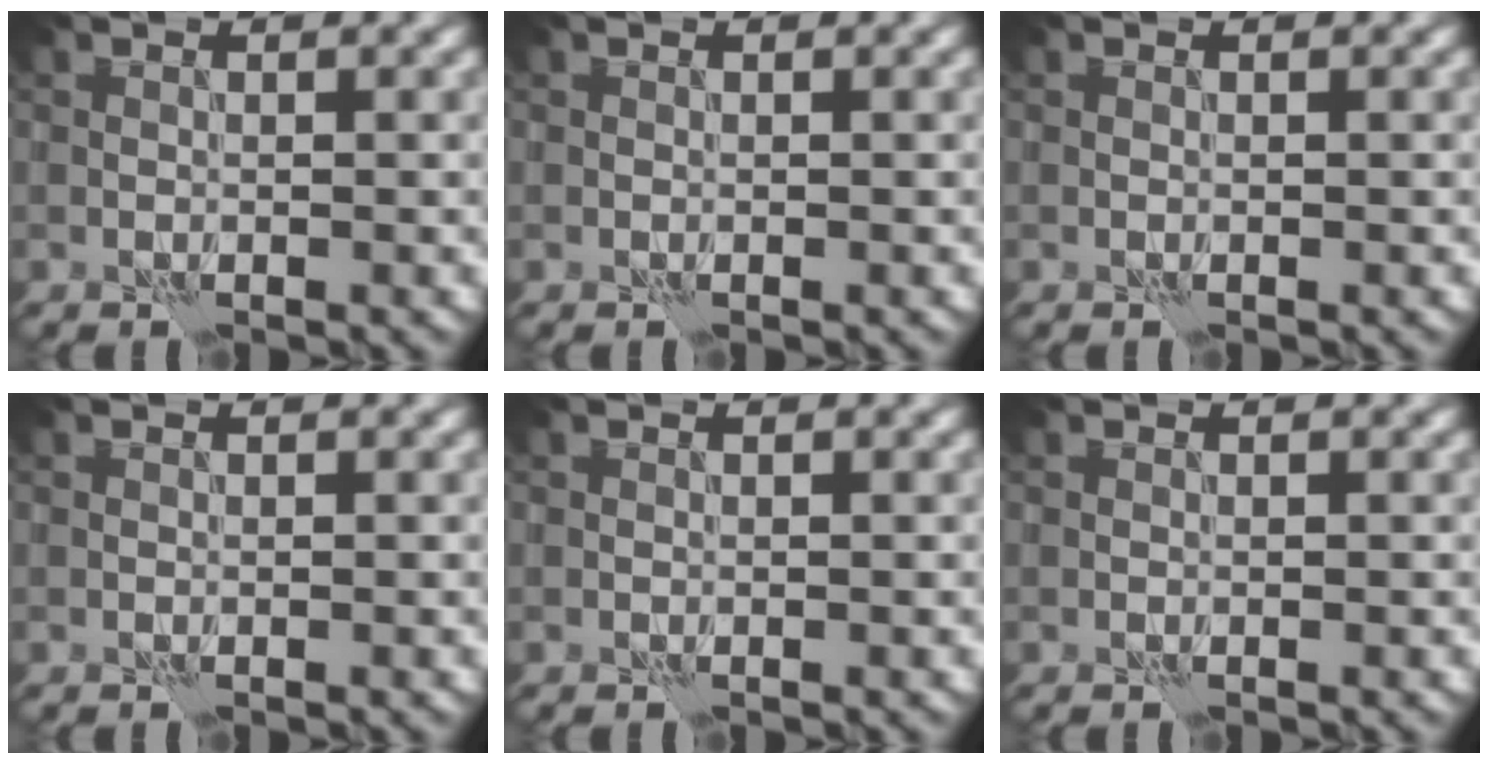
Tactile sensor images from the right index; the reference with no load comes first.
{"total": 0.0}
{"total": 0.0}
{"total": 0.0}
{"total": 0.0}
{"total": 0.0}